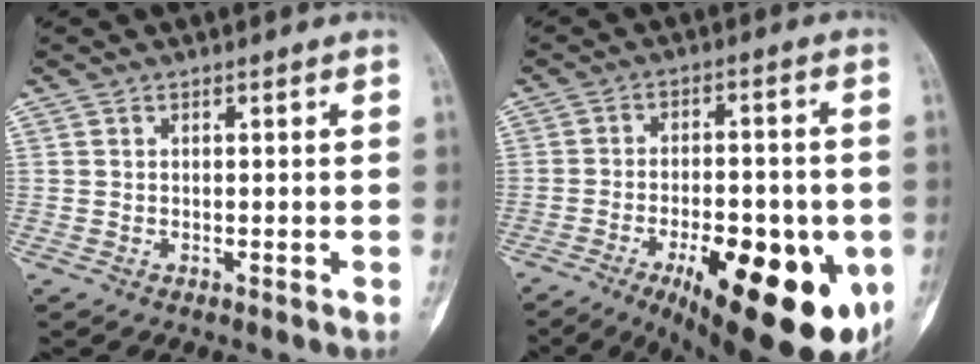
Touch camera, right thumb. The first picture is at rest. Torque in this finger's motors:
{"motor_torque": [0.25, 1.20, 2.07, -0.70, 0.02]}